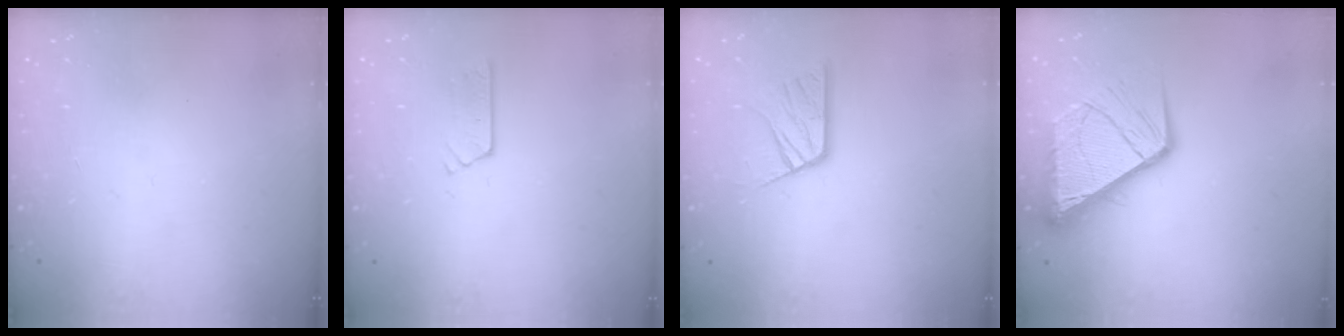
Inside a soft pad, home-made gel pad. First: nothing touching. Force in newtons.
{"total": 2.7, "press": 2.7, "slide": 0.2}
{"total": 10.6, "press": 10.5, "slide": 0.9}
{"total": 14.5, "press": 14.4, "slide": 1.6}